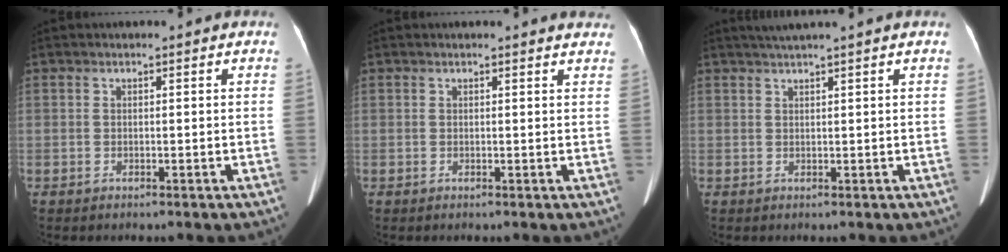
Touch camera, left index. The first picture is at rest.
{"total": 3.4, "force": [3.3, 0.4, 0.7], "torque": [-0.011, -0.005, 0.018]}
{"total": 2.9, "force": [2.3, -0.9, 1.5], "torque": [-0.021, 0.014, 0.045]}